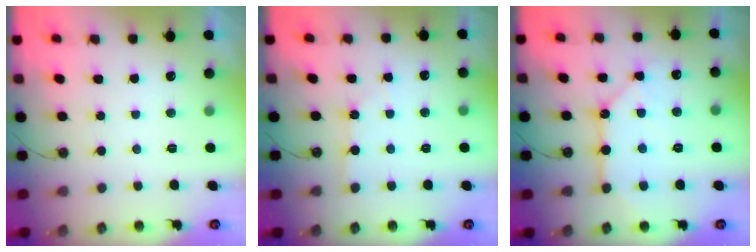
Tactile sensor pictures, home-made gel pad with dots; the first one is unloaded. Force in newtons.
{"total": 1.8, "press": 1.7, "slide": 0.3}
{"total": 11.5, "press": 11.4, "slide": 1.2}